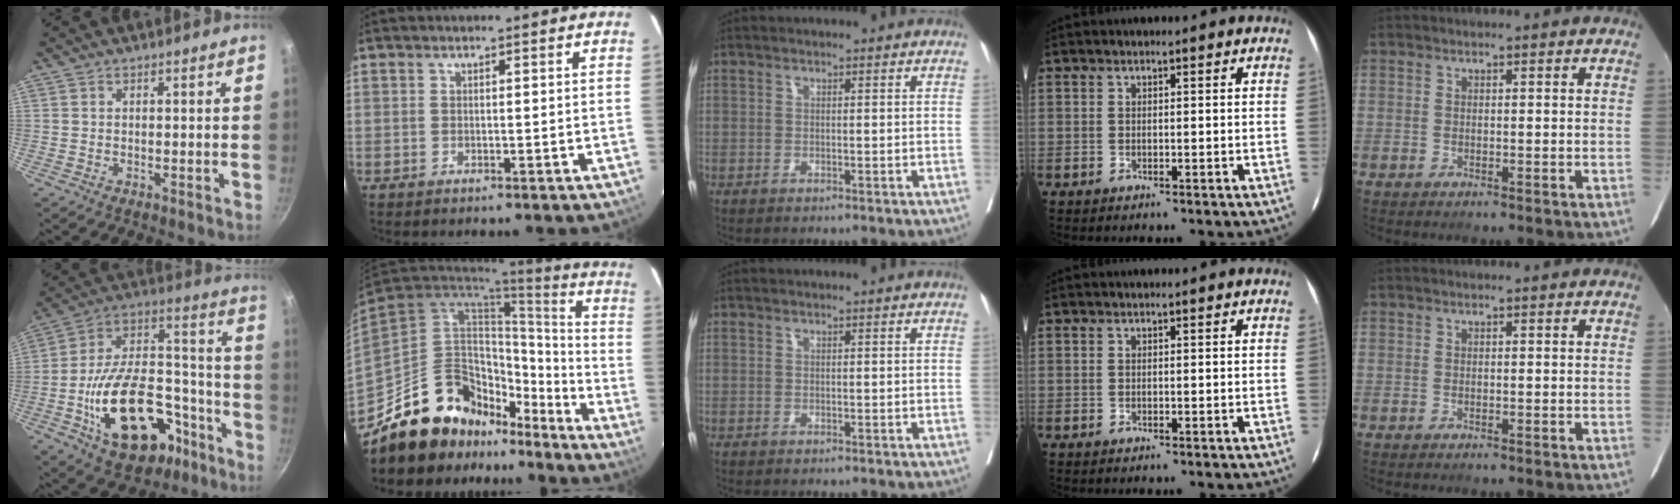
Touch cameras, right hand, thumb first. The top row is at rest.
{"thumb": {"total": 25.7, "force": [-11.1, 14.2, 18.4], "torque": [-0.323, 0.077, -0.170]}, "index": {"total": 19.3, "force": [-15.2, 10.1, 6.4], "torque": [-0.117, 0.066, -0.243]}}